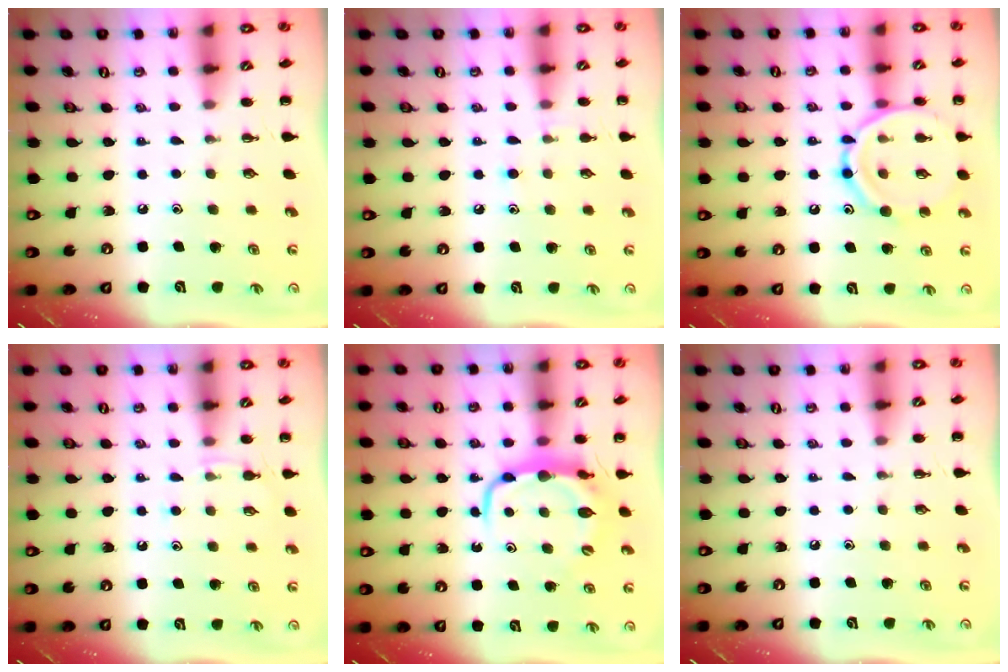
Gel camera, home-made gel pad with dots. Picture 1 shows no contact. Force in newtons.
{"total": 7.0, "press": 6.6, "slide": 2.4}
{"total": 14.8, "press": 14.7, "slide": 1.4}
{"total": 4.6, "press": 4.3, "slide": 1.6}
{"total": 7.4, "press": 7.3, "slide": 1.2}
{"total": 0.0}